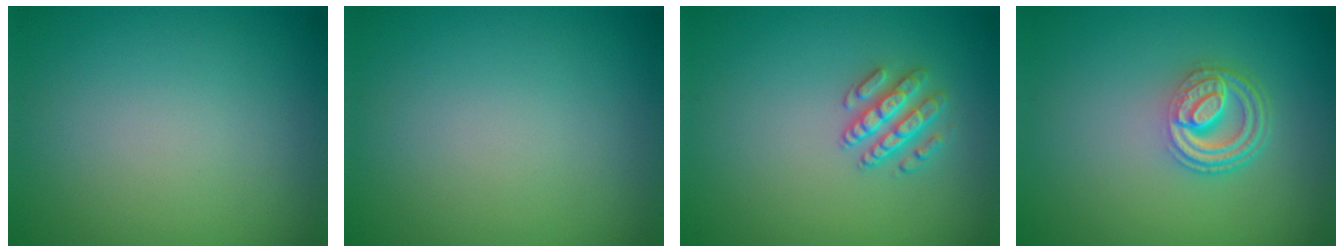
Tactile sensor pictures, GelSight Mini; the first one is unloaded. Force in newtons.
{"total": 0.0}
{"total": 2.6, "press": 2.6, "slide": 0.5}
{"total": 4.3, "press": 3.1, "slide": 3.0}